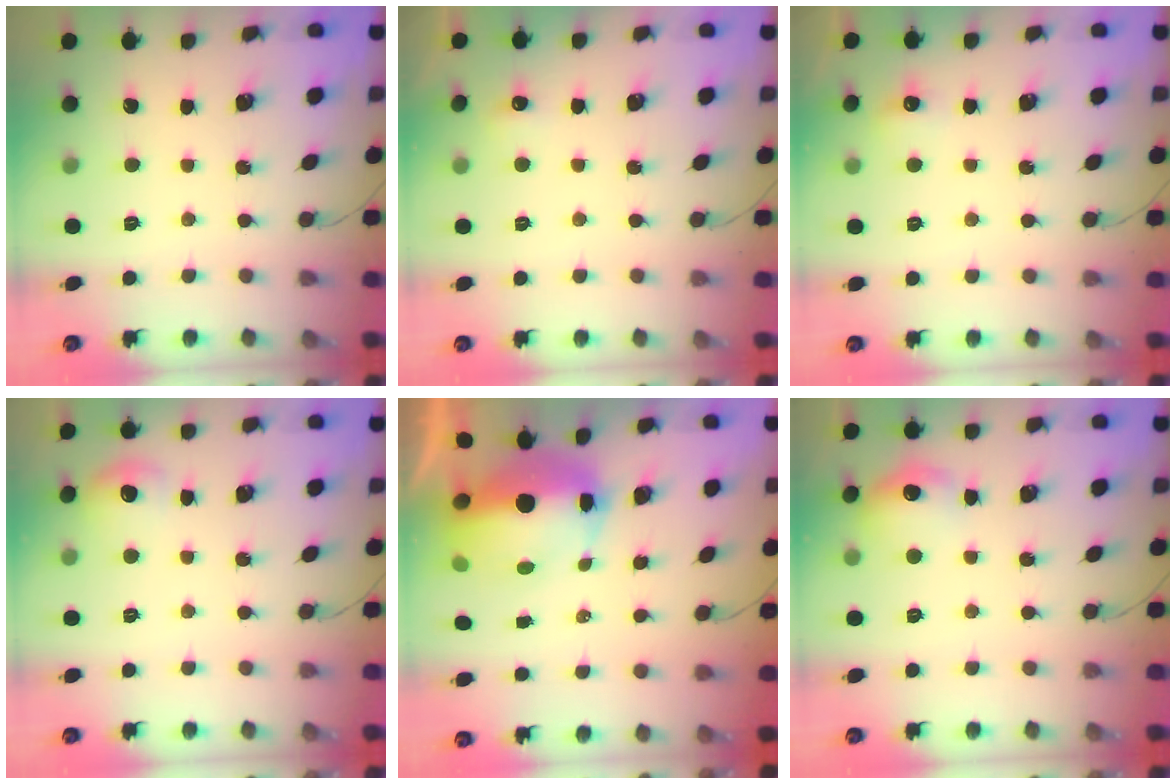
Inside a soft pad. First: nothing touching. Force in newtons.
{"total": 4.2, "press": 4.0, "slide": 1.2}
{"total": 4.6, "press": 4.4, "slide": 1.3}
{"total": 6.8, "press": 6.6, "slide": 1.8}
{"total": 12.9, "press": 12.7, "slide": 2.4}
{"total": 9.9, "press": 9.8, "slide": 1.0}